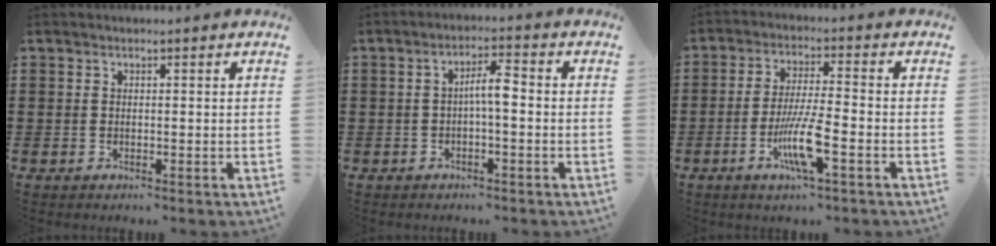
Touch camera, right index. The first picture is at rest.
{"total": 3.9, "force": [-0.4, 0.9, 3.8], "torque": [-0.071, 0.008, -0.011]}
{"total": 8.1, "force": [-3.2, 1.0, 7.4], "torque": [-0.145, -0.013, -0.062]}